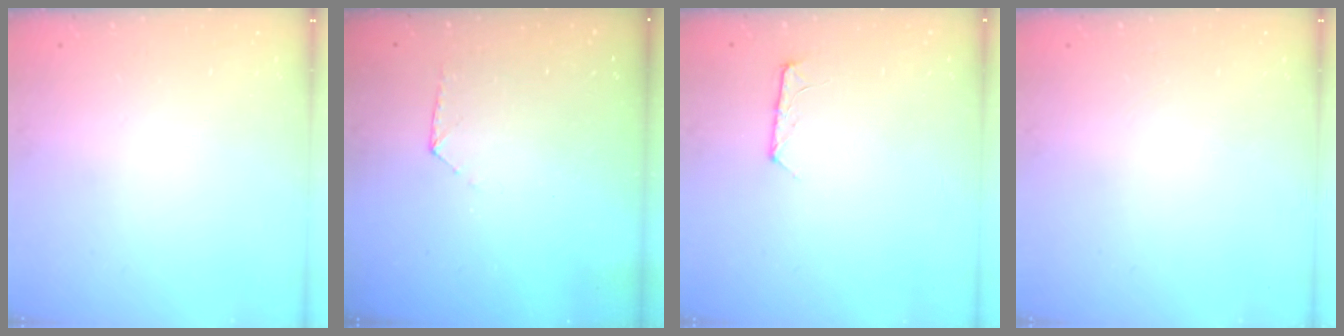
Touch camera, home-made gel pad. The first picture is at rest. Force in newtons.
{"total": 6.7, "press": 6.7, "slide": 0.6}
{"total": 6.7, "press": 6.7, "slide": 0.7}
{"total": 0.0}